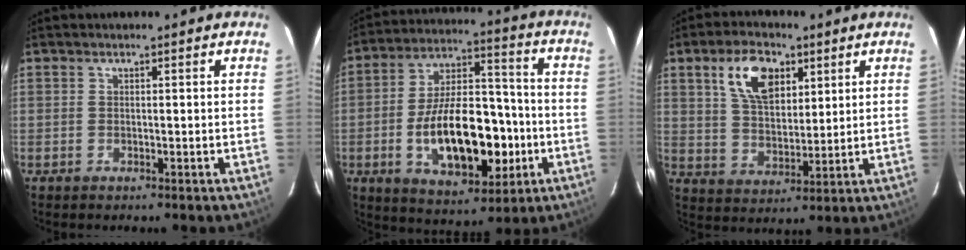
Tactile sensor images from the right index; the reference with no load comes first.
{"total": 19.5, "force": [-4.8, 9.8, 16.2], "torque": [-0.295, 0.016, -0.062]}
{"total": 11.0, "force": [5.2, 6.1, 7.6], "torque": [-0.138, 0.018, 0.098]}